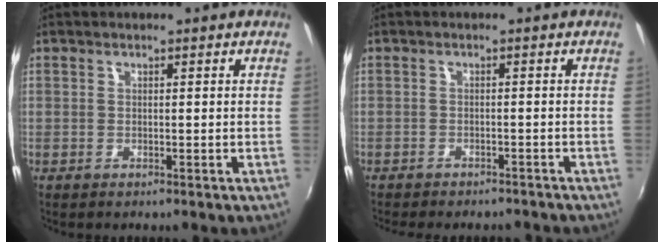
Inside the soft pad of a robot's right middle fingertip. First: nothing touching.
{"total": 7.1, "force": [-6.3, 1.9, 2.6], "torque": [-0.062, -0.013, -0.086]}